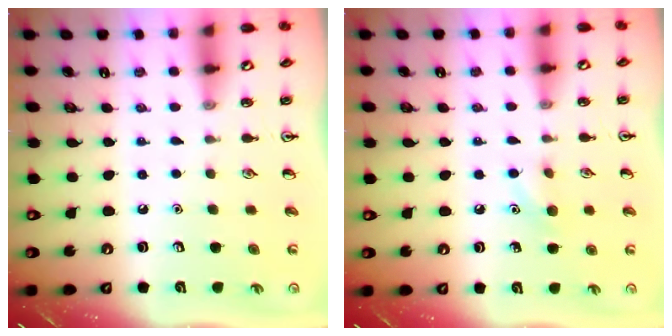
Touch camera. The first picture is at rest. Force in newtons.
{"total": 6.3, "press": 6.0, "slide": 1.9}